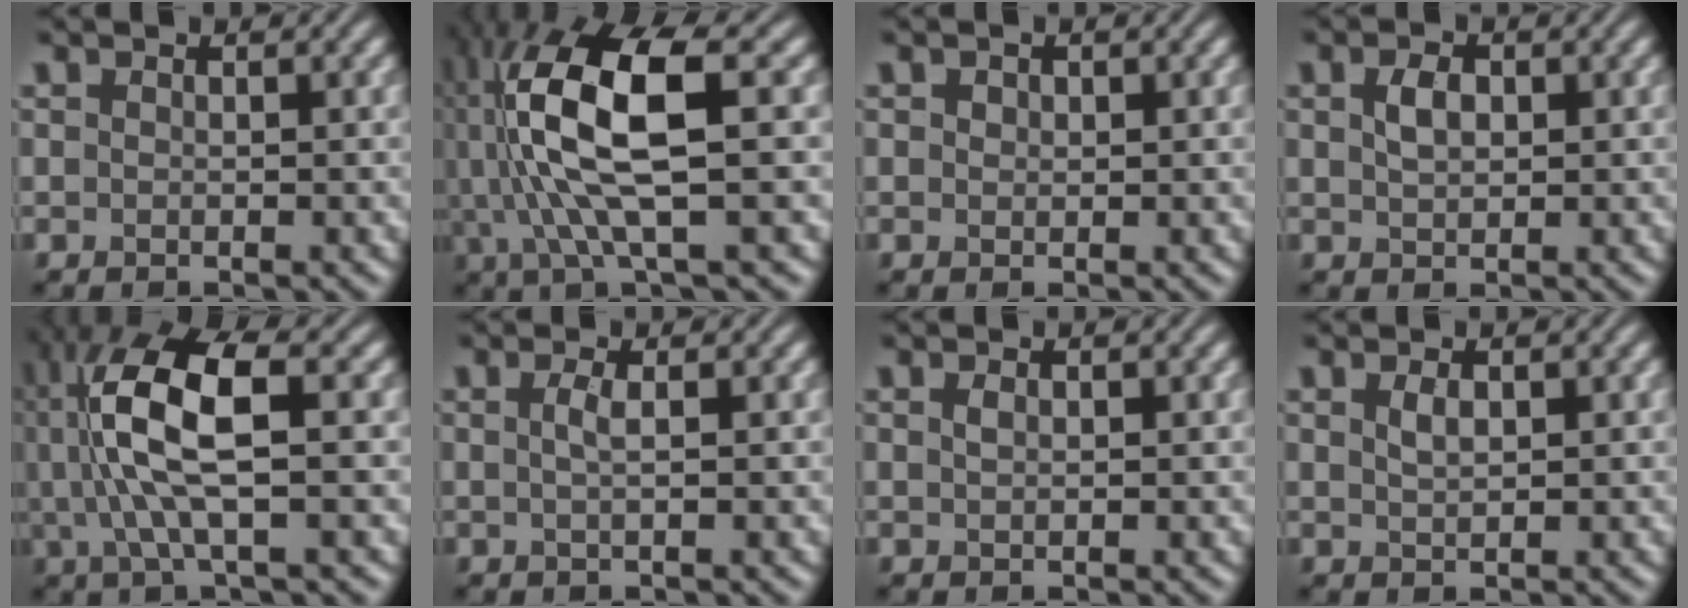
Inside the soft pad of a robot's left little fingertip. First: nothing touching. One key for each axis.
{"total": 10.9, "fx": 1.3, "fy": 3.3, "fz": 10.3, "tx": -0.212, "ty": 0.005, "tz": 0.028}
{"total": 0.6, "fx": 0.3, "fy": 0.5, "fz": 0.2, "tx": -0.003, "ty": -0.002, "tz": 0.003}
{"total": 1.9, "fx": 0.5, "fy": 1.2, "fz": 1.4, "tx": -0.029, "ty": 0.002, "tz": 0.010}
{"total": 8.7, "fx": 0.9, "fy": 2.7, "fz": 8.3, "tx": -0.172, "ty": 0.007, "tz": 0.019}
{"total": 1.2, "fx": 0.1, "fy": 0.3, "fz": 1.2, "tx": -0.025, "ty": 0.002, "tz": 0.001}
{"total": 0.5, "fx": 0.2, "fy": 0.3, "fz": 0.4, "tx": -0.010, "ty": 0.002, "tz": 0.004}
{"total": 1.1, "fx": 0.5, "fy": 0.5, "fz": 0.9, "tx": -0.022, "ty": 0.001, "tz": 0.013}